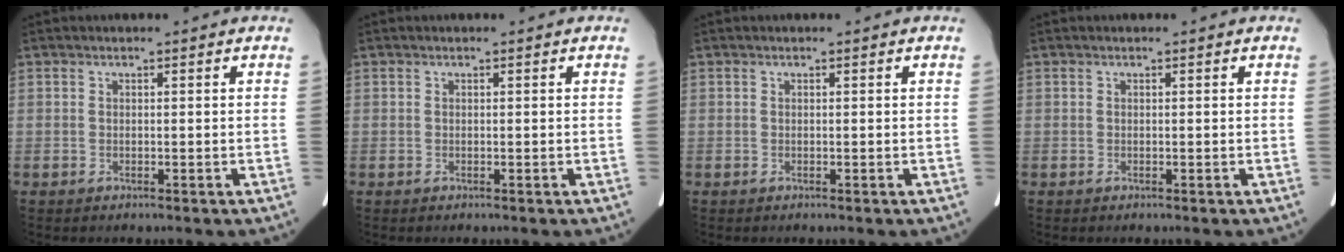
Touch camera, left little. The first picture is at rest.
{"total": 0.0}
{"total": 0.0}
{"total": 0.0}